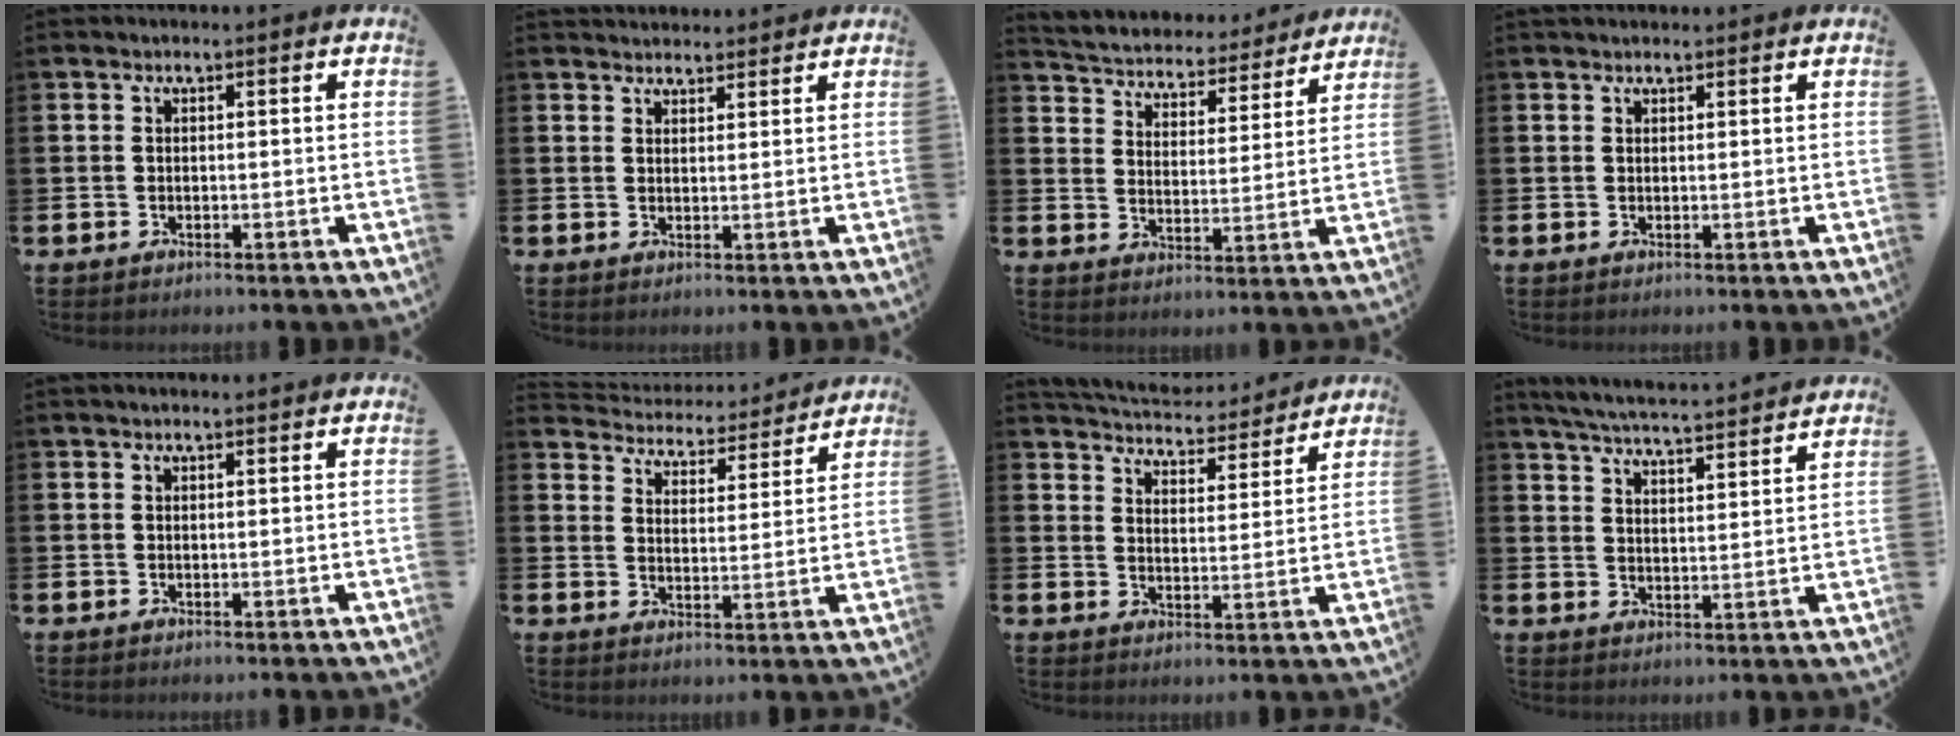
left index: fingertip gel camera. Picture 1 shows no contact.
{"total": 2.6, "force": [2.5, 0.7, -0.2], "torque": [0.011, -0.013, 0.045]}
{"total": 4.7, "force": [4.5, 1.4, 0.2], "torque": [-0.026, -0.044, 0.070]}
{"total": 0.9, "force": [0.9, 0.2, 0.1], "torque": [0.008, 0.000, 0.014]}
{"total": 0.7, "force": [0.6, 0.0, 0.3], "torque": [0.007, -0.004, 0.009]}
{"total": 4.7, "force": [4.6, 0.9, -0.1], "torque": [-0.020, -0.047, 0.074]}
{"total": 5.4, "force": [5.4, 0.9, 0.2], "torque": [-0.024, -0.044, 0.092]}
{"total": 5.6, "force": [5.5, -0.2, 1.1], "torque": [-0.044, -0.040, 0.095]}